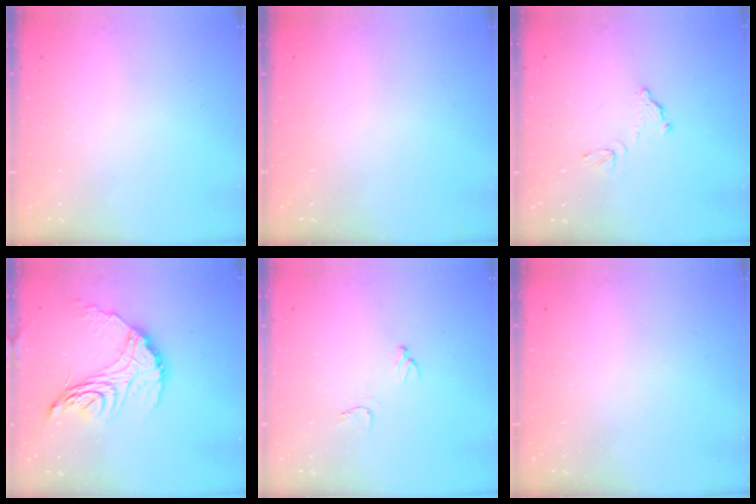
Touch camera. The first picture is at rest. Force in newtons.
{"total": 0.0}
{"total": 9.0, "press": 9.0, "slide": 0.5}
{"total": 17.5, "press": 17.4, "slide": 0.9}
{"total": 6.6, "press": 6.6, "slide": 0.6}
{"total": 0.0}